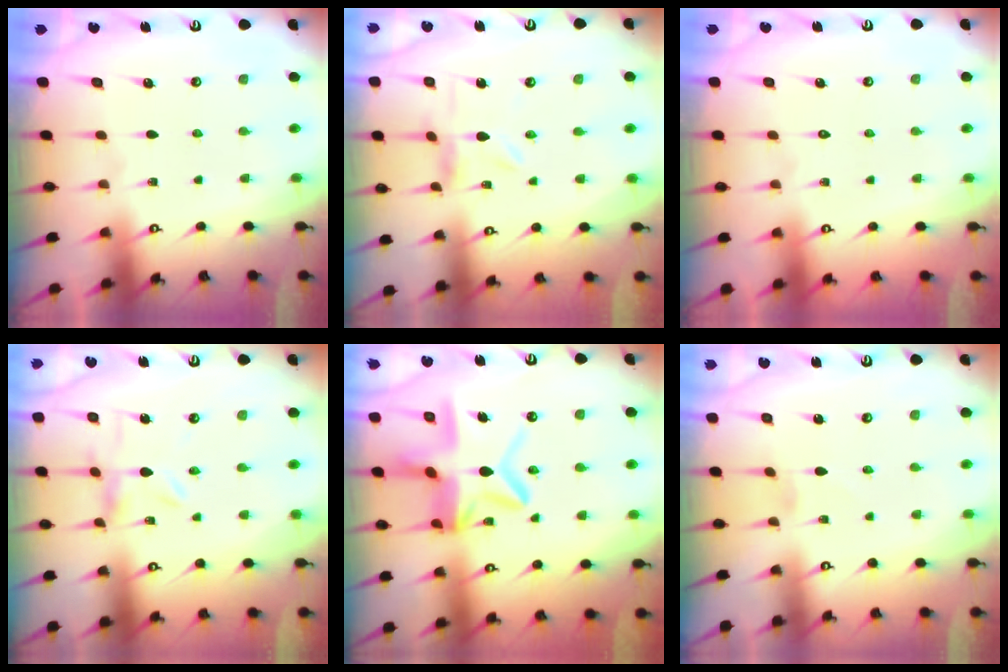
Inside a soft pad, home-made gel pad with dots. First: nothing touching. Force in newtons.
{"total": 1.6, "press": 1.6, "slide": 0.2}
{"total": 1.7, "press": 1.7, "slide": 0.1}
{"total": 0.8, "press": 0.8, "slide": 0.3}
{"total": 13.6, "press": 13.6, "slide": 1.3}
{"total": 0.9, "press": 0.9, "slide": 0.1}